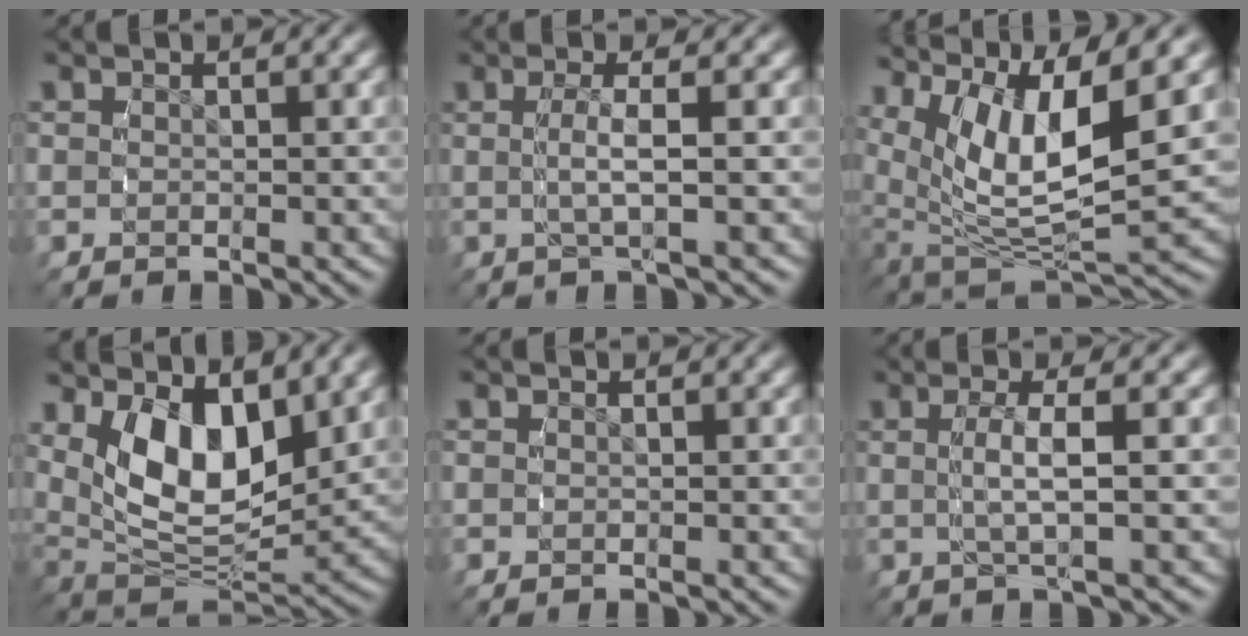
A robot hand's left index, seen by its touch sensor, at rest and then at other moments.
{"total": 2.3, "force": [0.1, -0.6, 2.3], "torque": [-0.041, 0.006, 0.000]}
{"total": 11.3, "force": [0.6, 7.0, 8.9], "torque": [-0.170, -0.038, 0.026]}
{"total": 10.0, "force": [1.6, 6.6, 7.4], "torque": [-0.142, -0.026, 0.036]}
{"total": 0.0}
{"total": 2.6, "force": [0.3, -0.5, 2.6], "torque": [-0.046, 0.008, 0.003]}